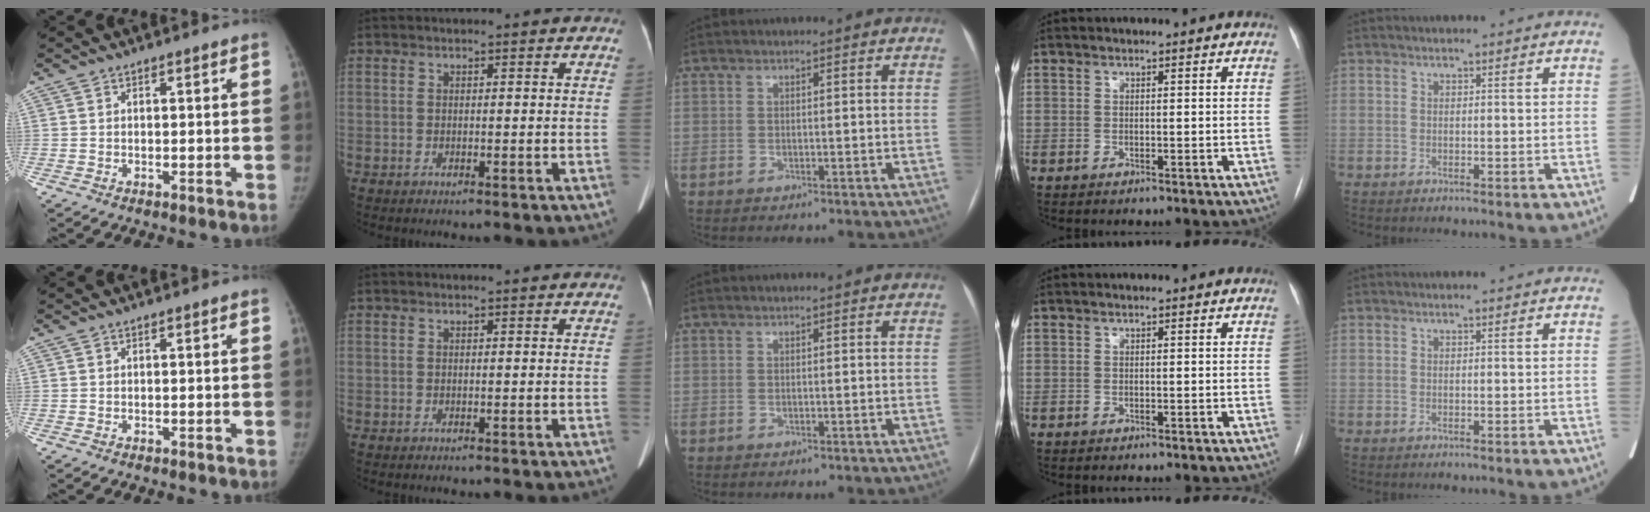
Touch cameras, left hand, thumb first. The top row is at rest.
{}